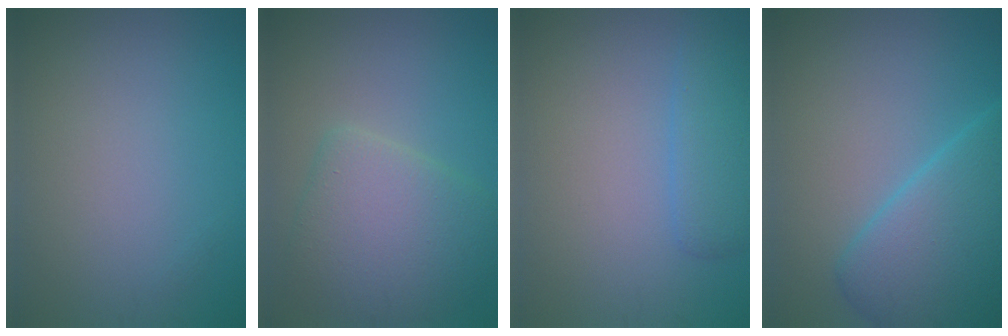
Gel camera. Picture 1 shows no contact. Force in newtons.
{"total": 5.6, "press": 5.6, "slide": 0.2}
{"total": 2.7, "press": 2.7, "slide": 0.1}
{"total": 6.9, "press": 6.9, "slide": 0.2}